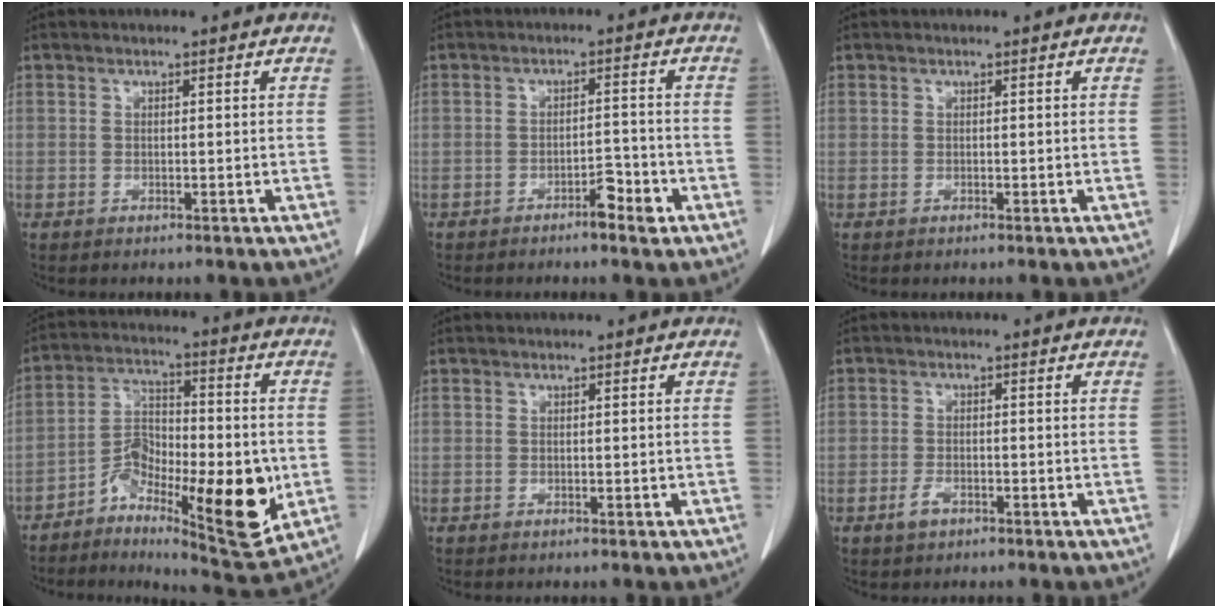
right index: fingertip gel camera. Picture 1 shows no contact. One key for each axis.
{"total": 3.6, "fx": -2.3, "fy": 0.8, "fz": 2.6, "tx": -0.037, "ty": 0.004, "tz": -0.037}
{"total": 0.0}
{"total": 14.7, "fx": -5.0, "fy": 4.9, "fz": 13.0, "tx": -0.209, "ty": 0.006, "tz": -0.080}
{"total": 0.0}
{"total": 2.3, "fx": -1.4, "fy": 1.2, "fz": 1.3, "tx": -0.028, "ty": 0.002, "tz": -0.021}